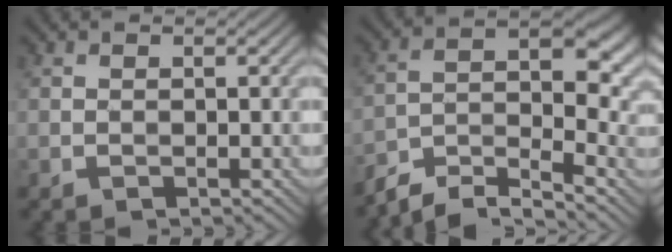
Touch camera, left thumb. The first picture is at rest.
{"total": 8.5, "force": [-5.6, 3.2, 5.6], "torque": [-0.082, -0.008, -0.117]}